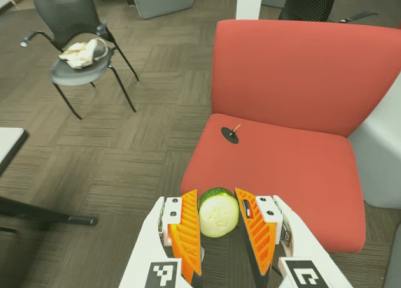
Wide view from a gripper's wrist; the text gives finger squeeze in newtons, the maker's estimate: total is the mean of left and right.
{"total": 9.8, "left": 10.5, "right": 9.0}